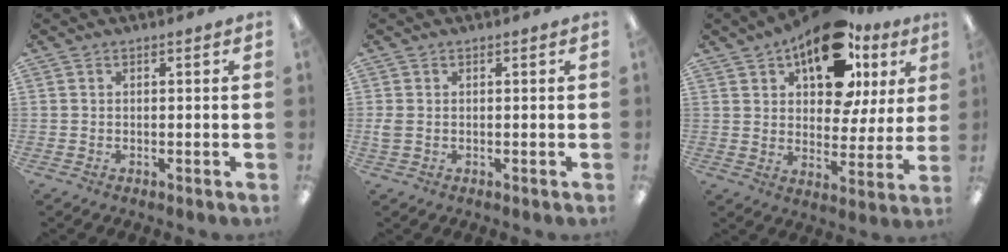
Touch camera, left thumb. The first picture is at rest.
{"total": 1.9, "force": [0.2, 1.3, 1.4], "torque": [-0.026, 0.004, 0.004]}
{"total": 19.6, "force": [12.1, 9.7, 11.9], "torque": [-0.186, -0.056, 0.208]}